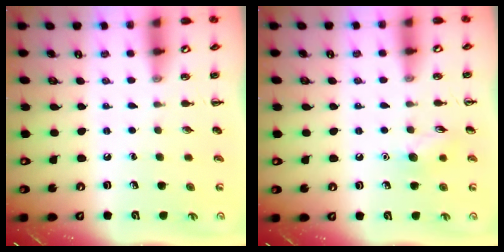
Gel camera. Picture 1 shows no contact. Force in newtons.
{"total": 7.0, "press": 6.8, "slide": 1.4}